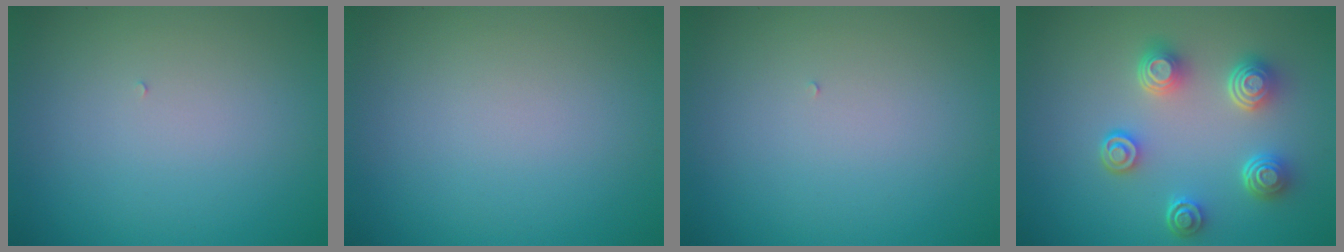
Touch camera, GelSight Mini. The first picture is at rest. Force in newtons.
{"total": 0.0}
{"total": 0.0}
{"total": 4.7, "press": 3.6, "slide": 3.1}